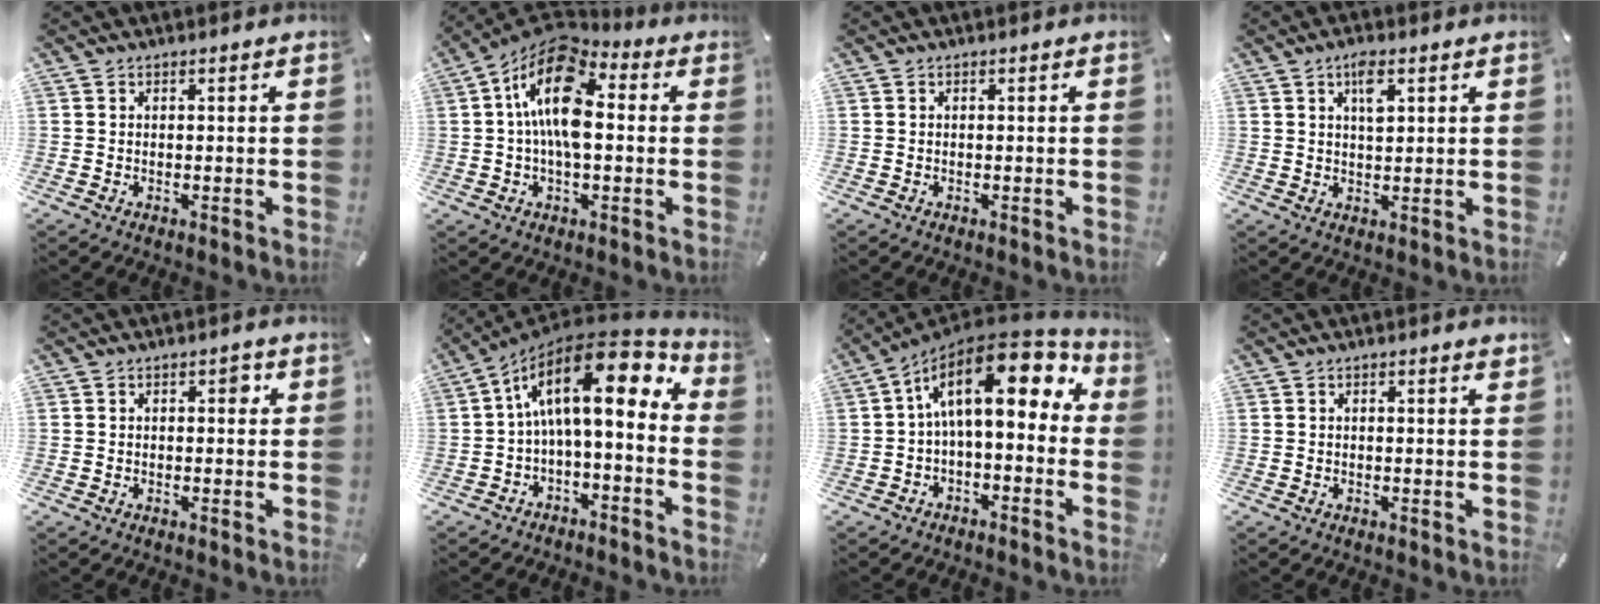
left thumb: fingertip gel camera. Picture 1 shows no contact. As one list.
[{"total": 15.9, "force": [1.5, 8.5, 13.4], "torque": [-0.245, -0.009, 0.026]}, {"total": 0.0}, {"total": 4.8, "force": [2.3, 1.9, 3.8], "torque": [-0.065, -0.001, 0.035]}, {"total": 2.4, "force": [0.5, 1.3, 2.0], "torque": [-0.024, 0.004, 0.001]}, {"total": 19.1, "force": [4.9, 8.2, 16.5], "torque": [-0.279, -0.033, 0.076]}, {"total": 18.5, "force": [5.7, 9.0, 15.1], "torque": [-0.250, -0.034, 0.096]}, {"total": 0.8, "force": [0.3, 0.1, 0.8], "torque": [-0.014, 0.001, 0.004]}]